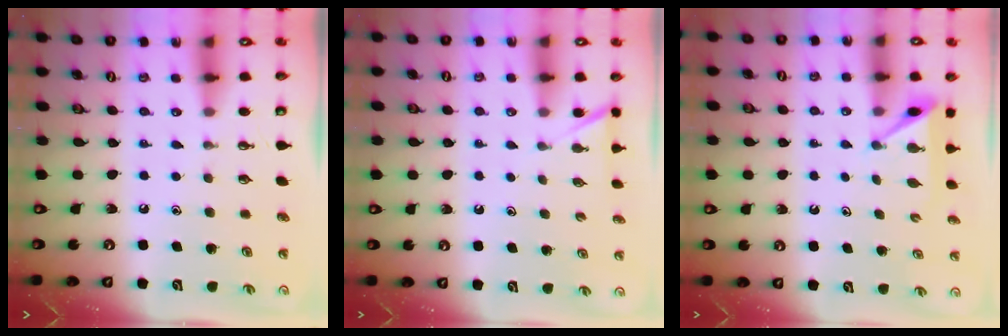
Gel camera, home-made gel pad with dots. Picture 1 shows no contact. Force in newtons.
{"total": 2.4, "press": 2.4, "slide": 0.2}
{"total": 5.7, "press": 5.7, "slide": 0.3}